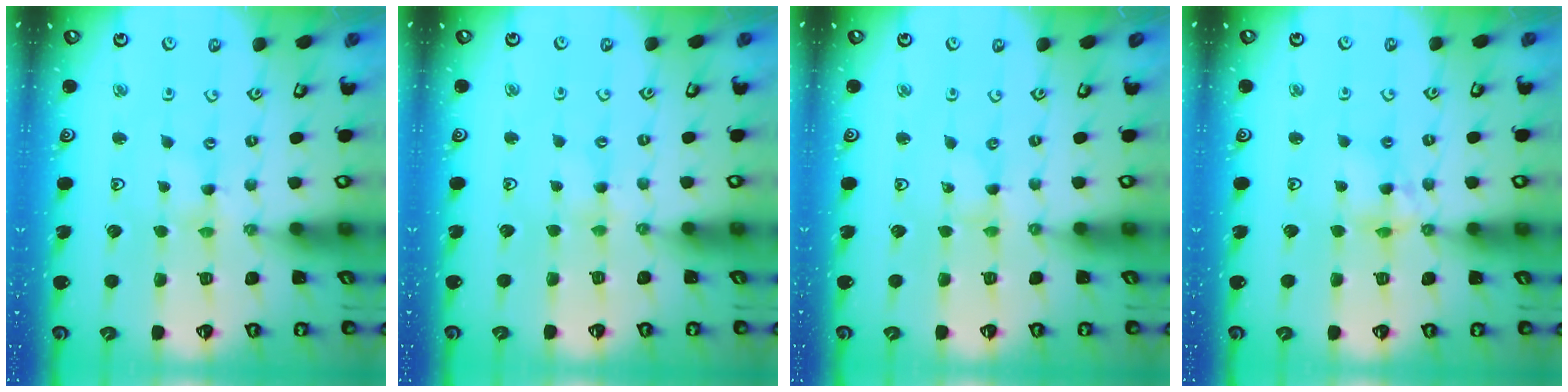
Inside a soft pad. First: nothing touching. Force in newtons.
{"total": 1.8, "press": 1.8, "slide": 0.4}
{"total": 0.0}
{"total": 7.1, "press": 7.0, "slide": 0.7}